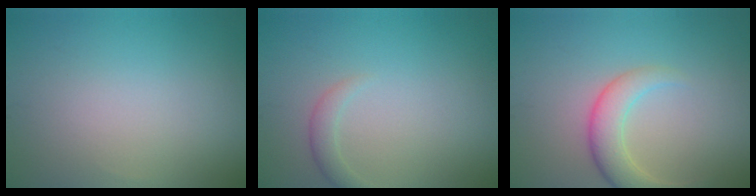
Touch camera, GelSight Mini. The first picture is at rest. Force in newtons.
{"total": 1.3, "press": 1.3, "slide": 0.0}
{"total": 3.6, "press": 3.6, "slide": 0.3}